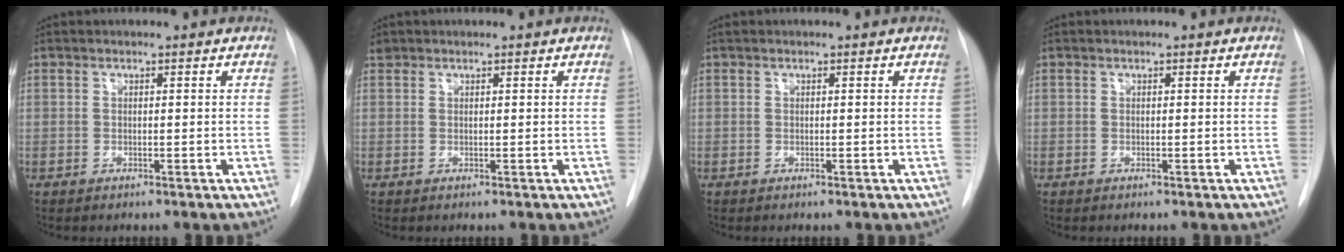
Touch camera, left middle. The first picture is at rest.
{"total": 0.7, "force": [0.6, 0.4, 0.0], "torque": [-0.003, 0.012, 0.011]}
{"total": 0.0}
{"total": 0.0}